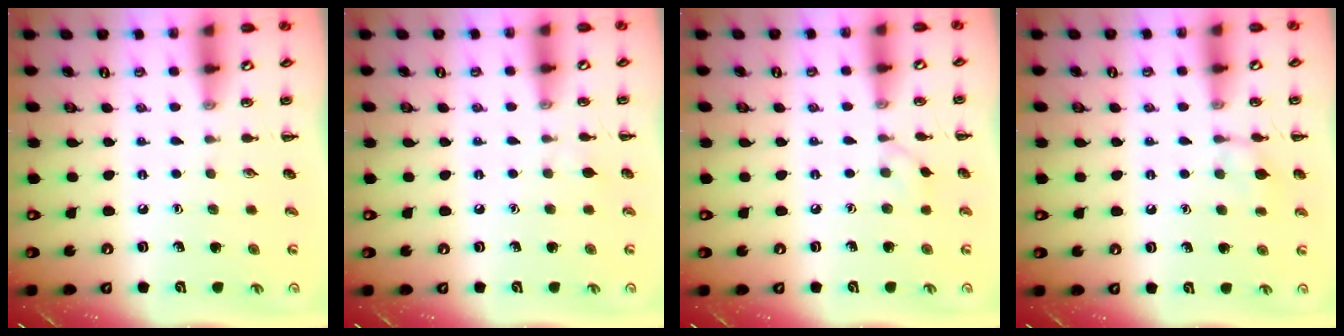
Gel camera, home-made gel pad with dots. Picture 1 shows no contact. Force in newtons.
{"total": 2.7, "press": 2.5, "slide": 1.0}
{"total": 2.8, "press": 2.5, "slide": 1.1}
{"total": 7.5, "press": 7.4, "slide": 1.4}